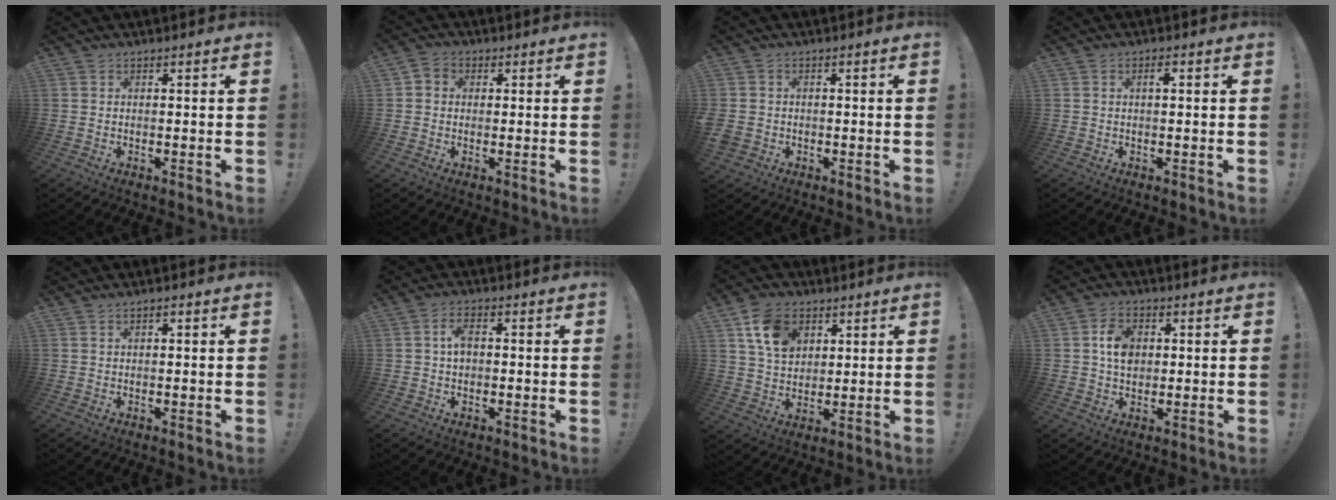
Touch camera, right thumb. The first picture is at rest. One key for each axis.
{"total": 3.5, "fx": -0.1, "fy": 3.2, "fz": 1.5, "tx": -0.023, "ty": 0.009, "tz": -0.001}
{"total": 2.9, "fx": -0.7, "fy": 2.6, "fz": 1.1, "tx": -0.026, "ty": 0.003, "tz": -0.011}
{"total": 1.6, "fx": 0.3, "fy": 0.4, "fz": 1.5, "tx": -0.023, "ty": 0.003, "tz": 0.002}
{"total": 0.7, "fx": 0.3, "fy": 0.2, "fz": 0.6, "tx": -0.015, "ty": 0.002, "tz": 0.005}
{"total": 4.4, "fx": 0.4, "fy": 3.1, "fz": 3.0, "tx": -0.042, "ty": 0.007, "tz": 0.005}
{"total": 12.0, "fx": 5.7, "fy": 8.7, "fz": 6.0, "tx": -0.089, "ty": -0.017, "tz": 0.112}
{"total": 9.1, "fx": 1.2, "fy": 6.7, "fz": 6.1, "tx": -0.090, "ty": 0.009, "tz": 0.023}